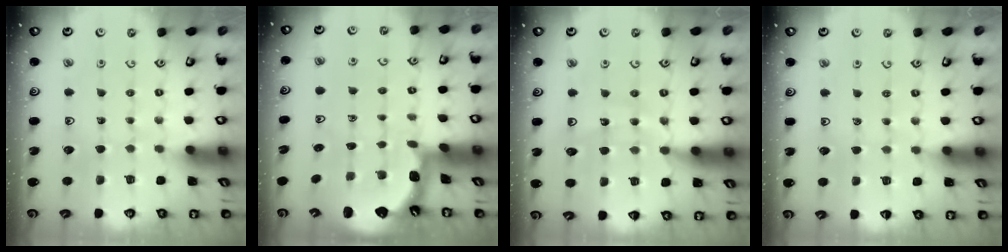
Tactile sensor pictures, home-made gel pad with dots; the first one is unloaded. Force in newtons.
{"total": 1.2, "press": 1.2, "slide": 0.1}
{"total": 12.2, "press": 11.7, "slide": 3.6}
{"total": 2.0, "press": 2.0, "slide": 0.3}